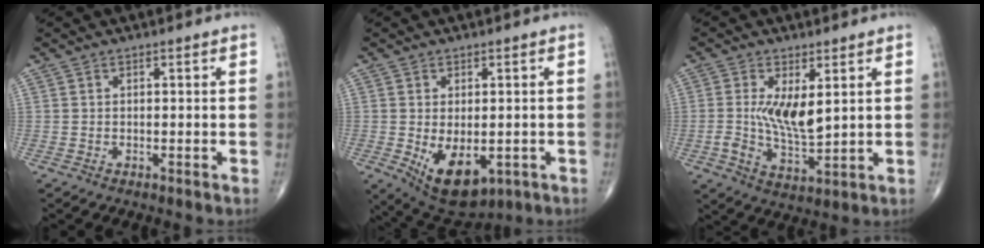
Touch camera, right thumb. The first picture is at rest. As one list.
[{"total": 10.4, "force": [-2.5, 5.7, 8.2], "torque": [-0.120, -0.013, -0.020]}, {"total": 8.2, "force": [1.5, 3.5, 7.3], "torque": [-0.129, -0.021, 0.036]}]